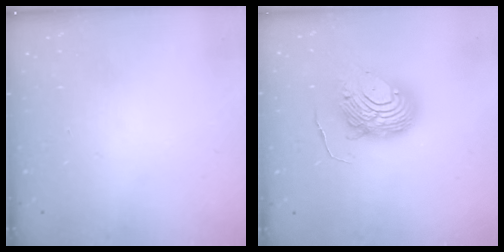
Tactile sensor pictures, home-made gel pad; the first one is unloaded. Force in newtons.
{"total": 10.2, "press": 10.2, "slide": 1.1}